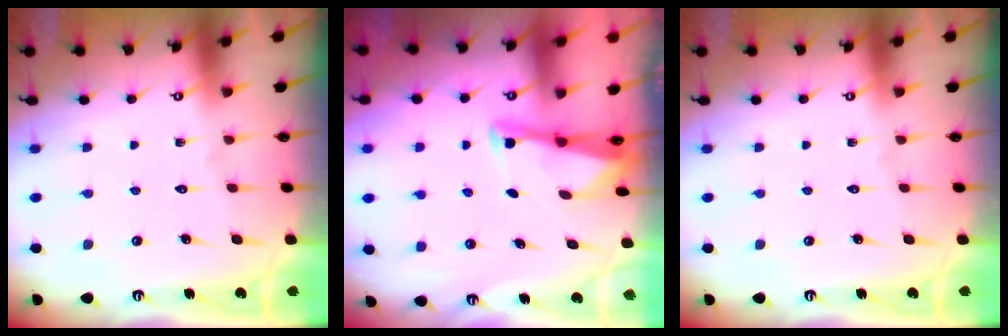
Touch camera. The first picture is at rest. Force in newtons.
{"total": 2.5, "press": 2.5, "slide": 0.1}
{"total": 0.0}